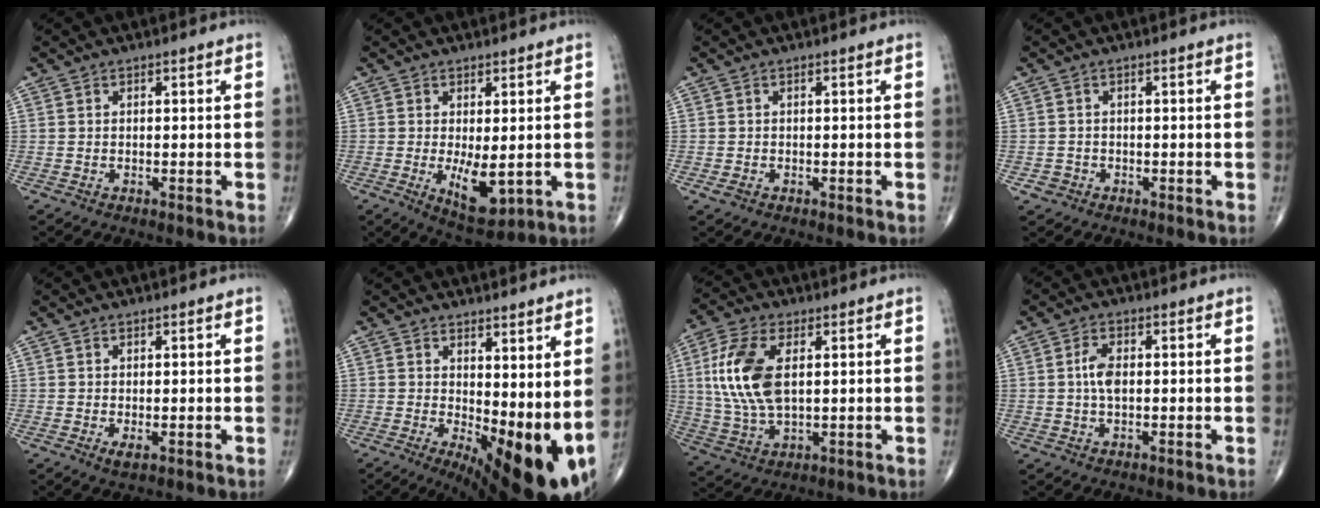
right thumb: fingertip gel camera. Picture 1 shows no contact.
{"total": 7.1, "force": [-0.8, 3.0, 6.4], "torque": [-0.093, -0.021, 0.001]}
{"total": 1.0, "force": [-0.3, 0.8, 0.6], "torque": [-0.012, -0.001, -0.005]}
{"total": 1.5, "force": [-0.6, 1.4, 0.1], "torque": [0.006, 0.007, -0.013]}
{"total": 1.5, "force": [-0.2, 0.7, 1.3], "torque": [-0.023, -0.005, -0.001]}
{"total": 15.8, "force": [1.5, 6.3, 14.4], "torque": [-0.206, -0.035, 0.039]}
{"total": 13.3, "force": [2.5, 6.9, 11.1], "torque": [-0.243, -0.003, 0.051]}
{"total": 3.8, "force": [0.2, 2.0, 3.3], "torque": [-0.068, 0.004, -0.001]}